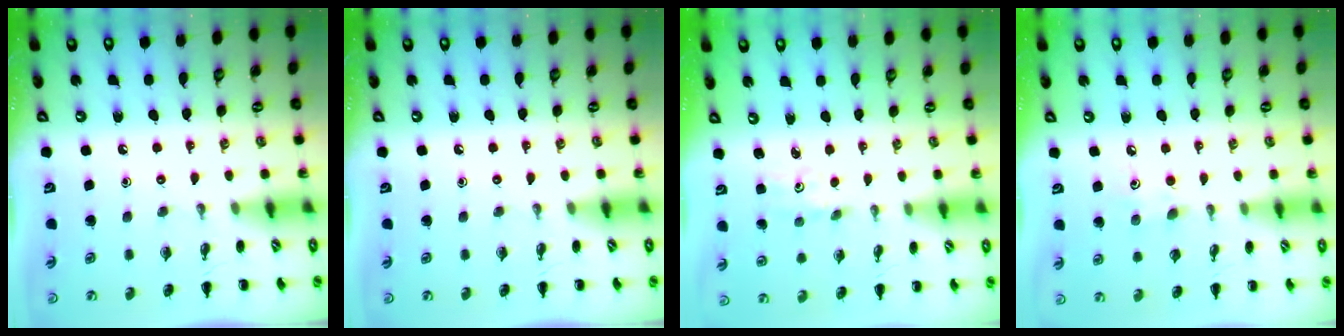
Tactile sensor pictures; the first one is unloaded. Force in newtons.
{"total": 0.0}
{"total": 1.2, "press": 1.1, "slide": 0.4}
{"total": 5.0, "press": 4.8, "slide": 1.5}